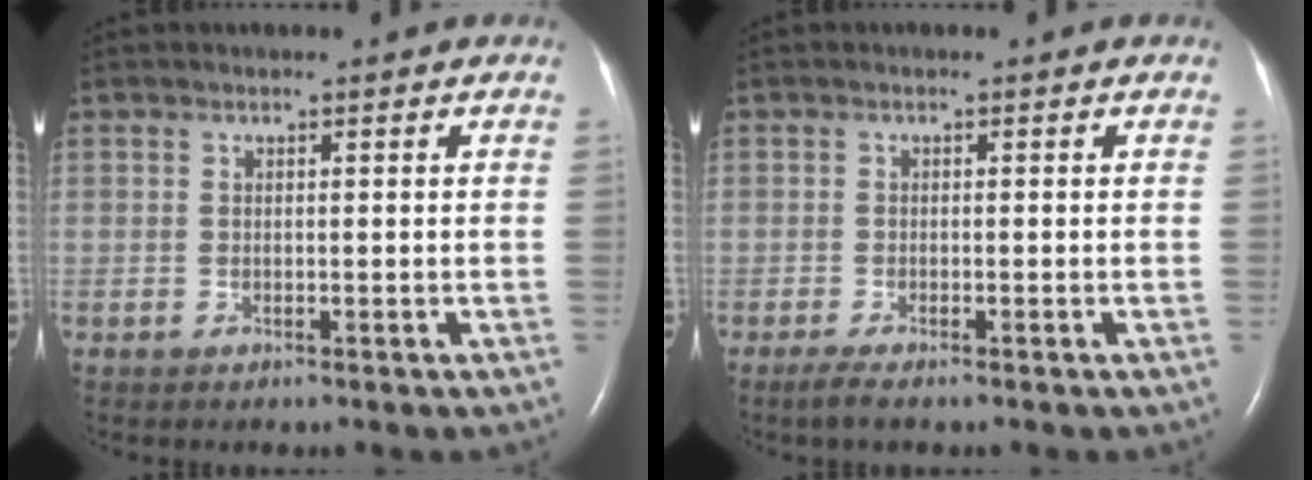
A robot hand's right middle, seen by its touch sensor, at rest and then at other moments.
{"total": 2.0, "force": [-1.4, 0.2, 1.4], "torque": [-0.036, -0.008, -0.028]}